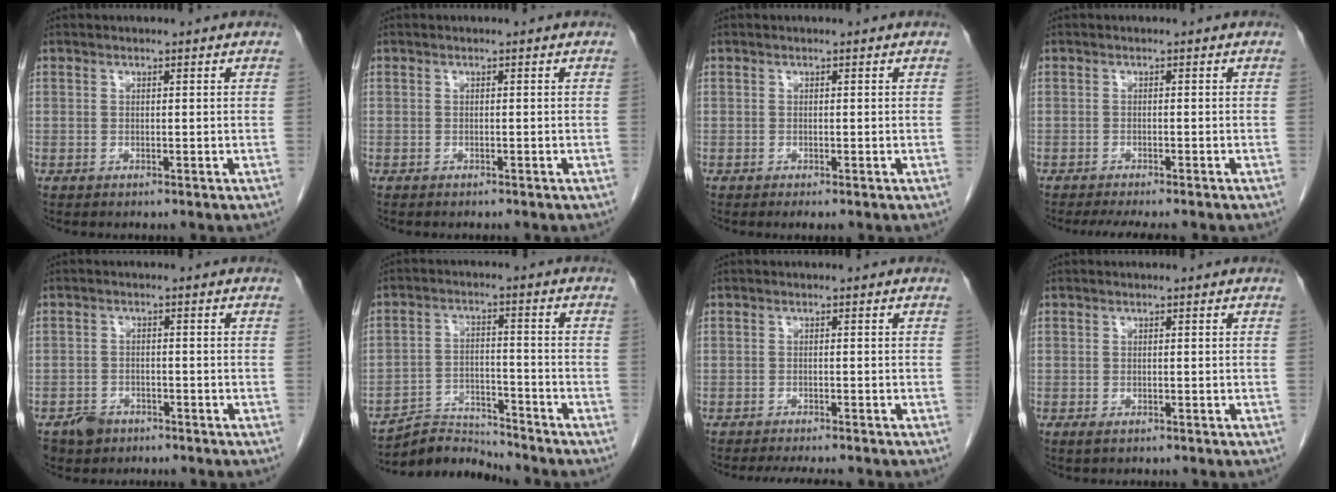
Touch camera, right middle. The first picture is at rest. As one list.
[{"total": 0.6, "force": [-0.5, 0.1, 0.2], "torque": [-0.008, -0.001, -0.008]}, {"total": 1.1, "force": [-0.8, 0.2, 0.7], "torque": [-0.010, -0.004, -0.009]}, {"total": 7.1, "force": [-6.1, 1.1, 3.4], "torque": [-0.043, -0.011, -0.085]}, {"total": 3.3, "force": [-2.2, 2.2, 0.7], "torque": [-0.016, 0.006, -0.032]}, {"total": 7.0, "force": [-6.9, 0.0, -1.2], "torque": [0.018, 0.010, -0.120]}, {"total": 6.3, "force": [-5.5, 0.9, 2.8], "torque": [-0.035, -0.010, -0.077]}, {"total": 1.1, "force": [-0.7, 0.4, 0.7], "torque": [-0.013, -0.002, -0.008]}]